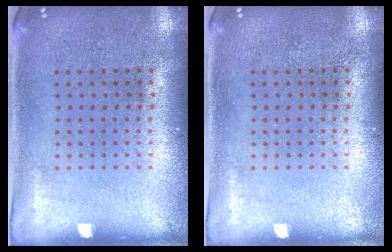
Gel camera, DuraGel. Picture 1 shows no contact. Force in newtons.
{"total": 0.0}